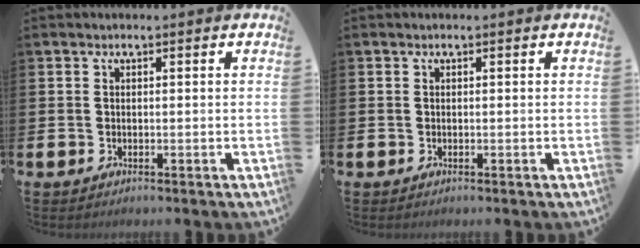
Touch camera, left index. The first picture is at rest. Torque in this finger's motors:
{"motor_torque": [0.00, 0.00, 0.00, 0.00]}